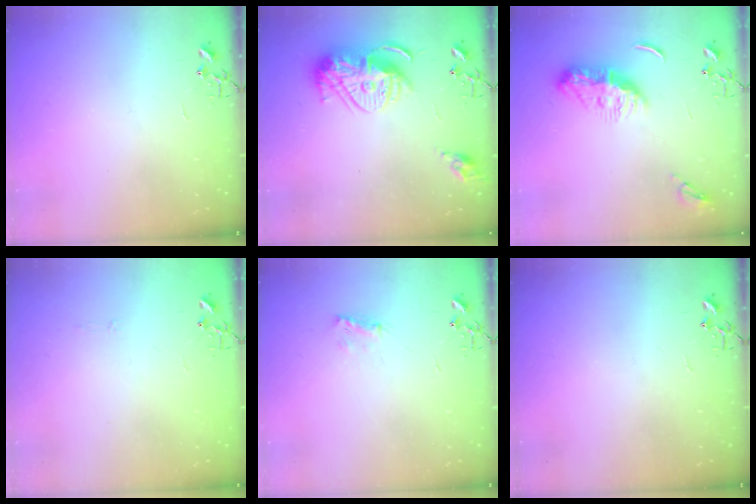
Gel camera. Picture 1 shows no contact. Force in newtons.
{"total": 15.1, "press": 15.0, "slide": 1.2}
{"total": 12.5, "press": 12.4, "slide": 0.9}
{"total": 2.6, "press": 2.6, "slide": 0.5}
{"total": 6.6, "press": 6.6, "slide": 0.8}
{"total": 0.0}